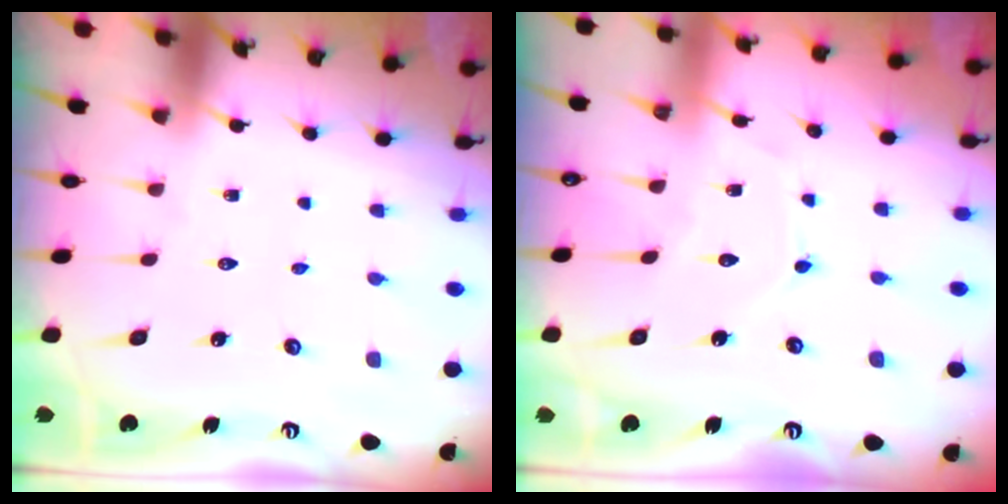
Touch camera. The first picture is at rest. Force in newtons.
{"total": 7.2, "press": 7.1, "slide": 0.9}